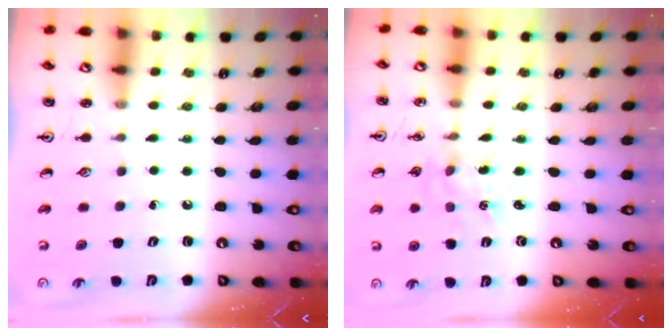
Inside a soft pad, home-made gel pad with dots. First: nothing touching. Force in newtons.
{"total": 2.2, "press": 2.2, "slide": 0.3}